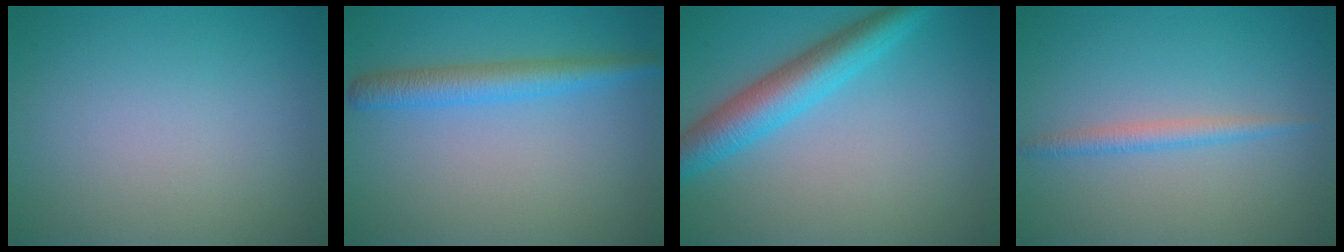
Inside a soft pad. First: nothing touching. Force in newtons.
{"total": 3.2, "press": 3.2, "slide": 0.1}
{"total": 5.3, "press": 5.3, "slide": 0.1}
{"total": 1.6, "press": 1.6, "slide": 0.1}